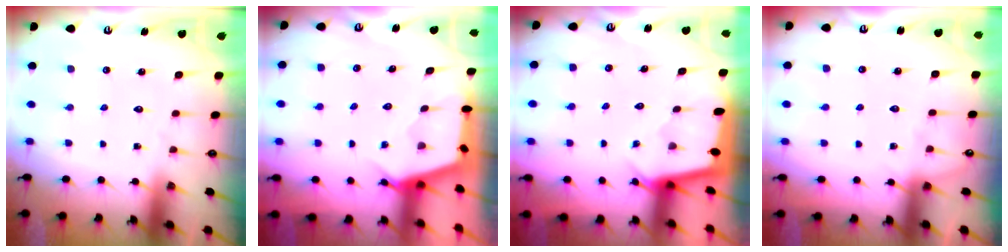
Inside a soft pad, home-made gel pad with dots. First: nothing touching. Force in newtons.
{"total": 2.7, "press": 2.7, "slide": 0.3}
{"total": 2.0, "press": 2.0, "slide": 0.1}
{"total": 3.8, "press": 3.7, "slide": 0.6}